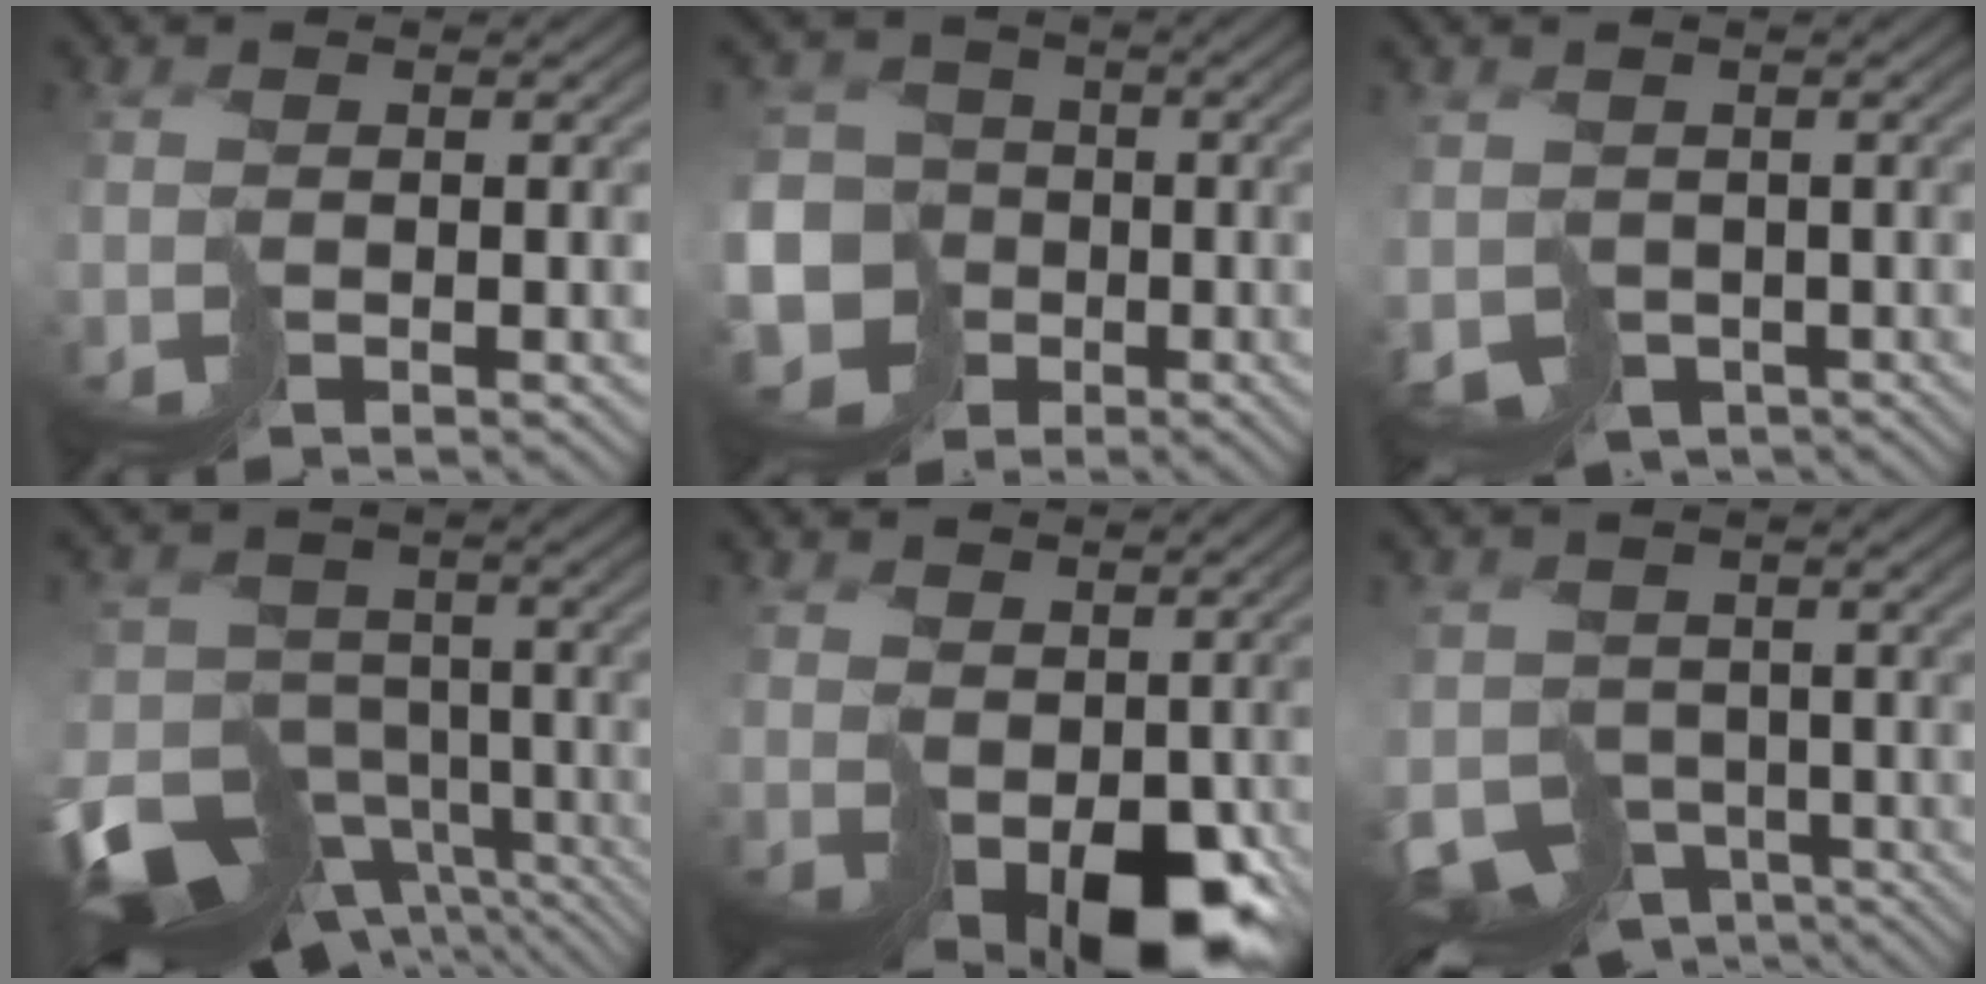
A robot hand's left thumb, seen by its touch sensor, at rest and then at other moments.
{"total": 12.7, "force": [-5.8, 10.5, 4.2], "torque": [-0.118, -0.057, -0.103]}
{"total": 3.6, "force": [-0.8, 3.3, 1.4], "torque": [-0.032, -0.033, -0.007]}
{"total": 15.2, "force": [-9.6, 9.0, 7.6], "torque": [-0.176, -0.038, -0.121]}
{"total": 9.4, "force": [-0.2, 6.3, 7.0], "torque": [-0.132, -0.044, 0.031]}
{"total": 7.4, "force": [-3.9, 5.5, 2.9], "torque": [-0.064, -0.027, -0.052]}